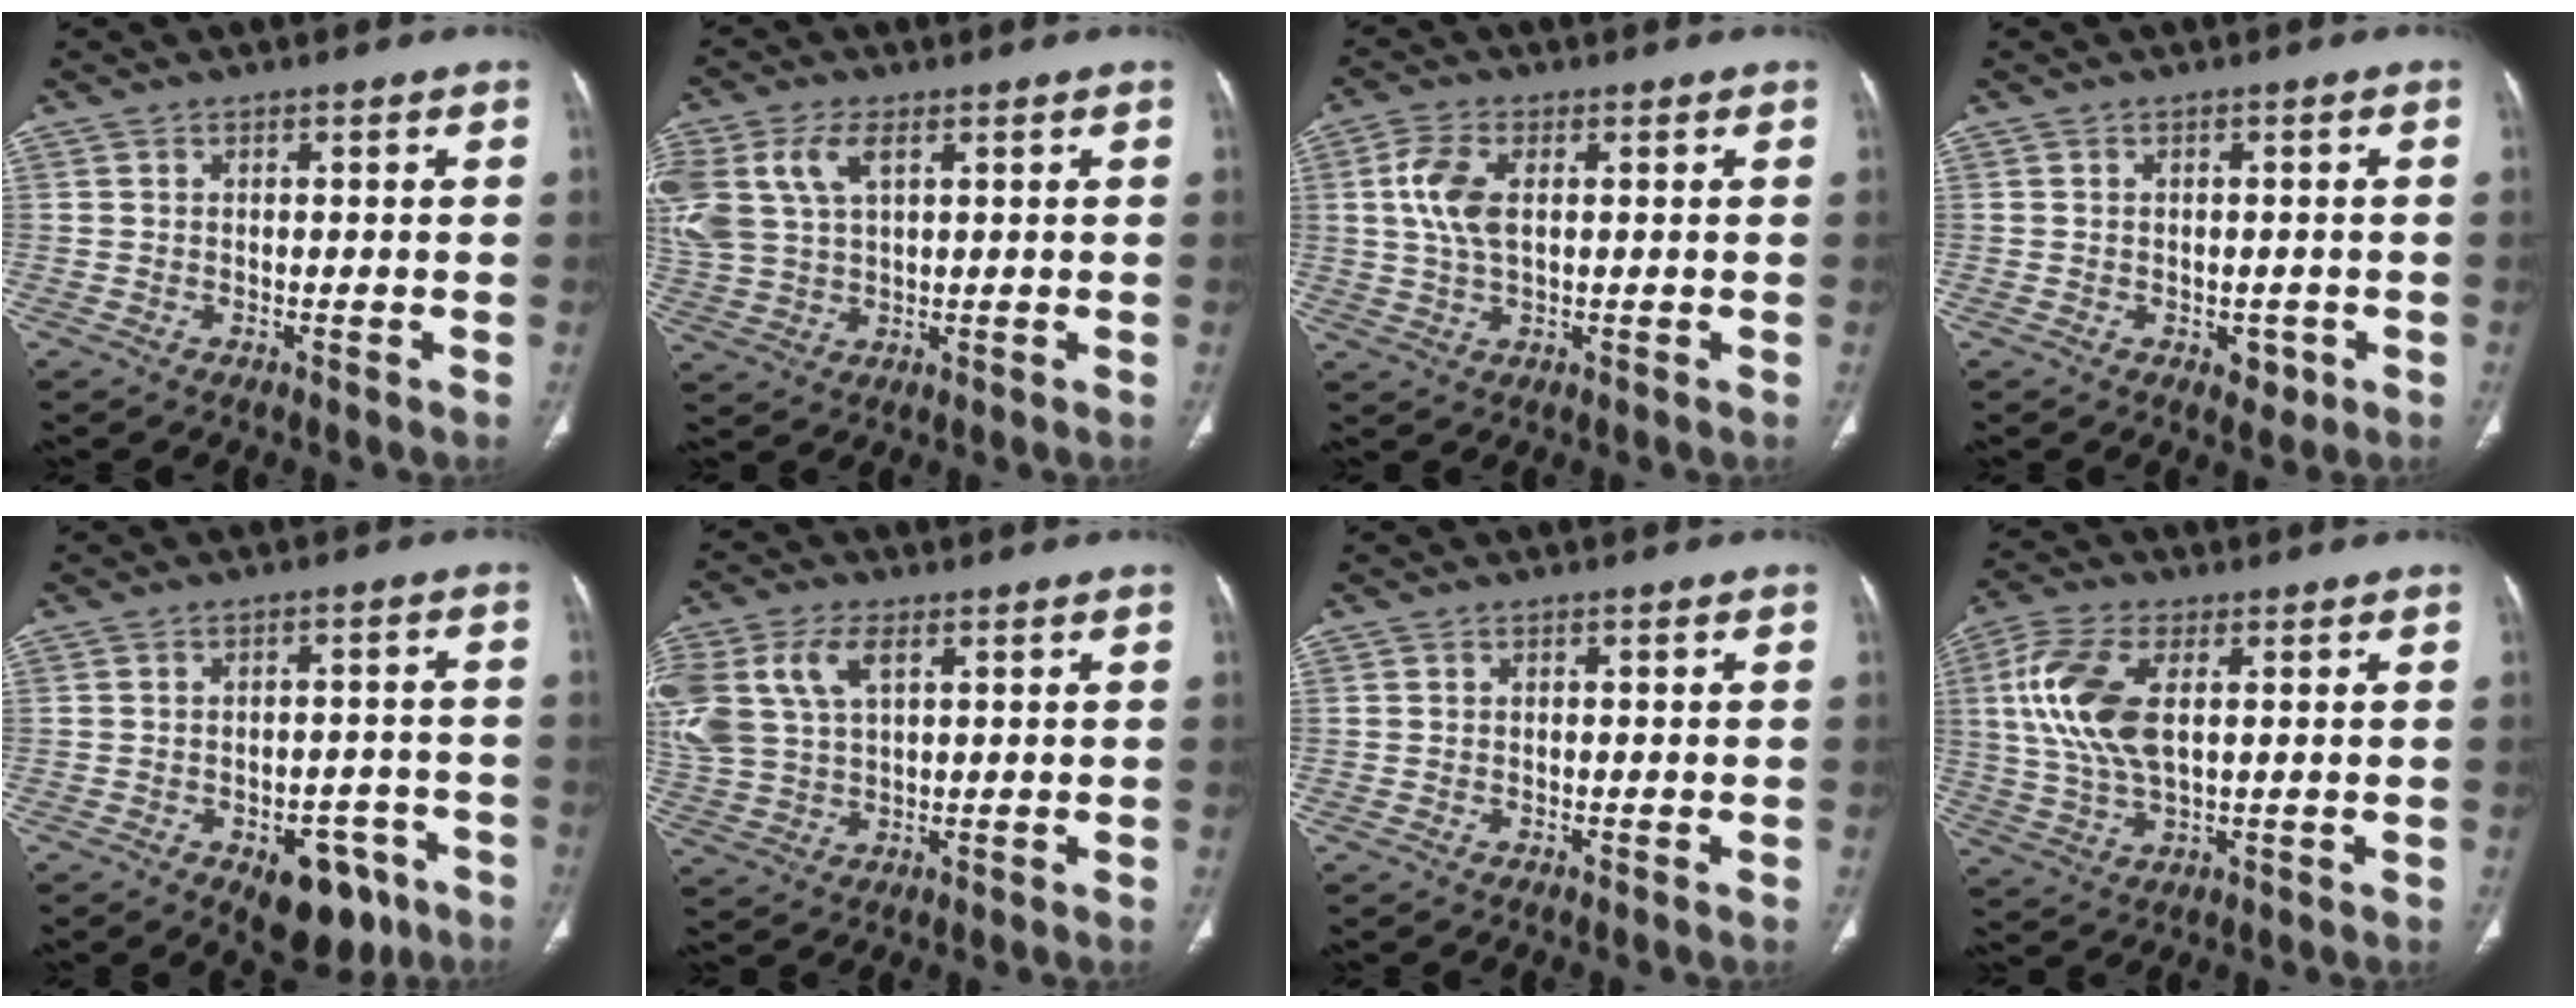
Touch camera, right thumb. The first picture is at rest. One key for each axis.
{"total": 12.4, "fx": 4.4, "fy": 7.3, "fz": 9.0, "tx": -0.226, "ty": 0.003, "tz": 0.094}
{"total": 7.1, "fx": 1.3, "fy": 3.7, "fz": 5.9, "tx": -0.135, "ty": 0.004, "tz": 0.026}
{"total": 2.8, "fx": -1.0, "fy": 1.9, "fz": 1.7, "tx": -0.005, "ty": 0.002, "tz": -0.007}
{"total": 11.0, "fx": -6.0, "fy": 6.1, "fz": 6.9, "tx": -0.051, "ty": 0.033, "tz": -0.075}
{"total": 14.3, "fx": 4.7, "fy": 8.7, "fz": 10.3, "tx": -0.258, "ty": 0.005, "tz": 0.097}
{"total": 0.0}
{"total": 12.9, "fx": 2.6, "fy": 6.4, "fz": 10.9, "tx": -0.246, "ty": 0.001, "tz": 0.053}